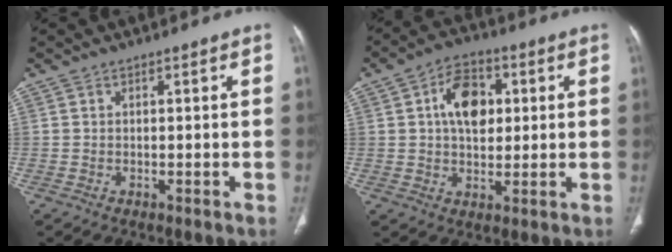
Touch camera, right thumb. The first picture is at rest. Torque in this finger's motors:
{"motor_torque": [1.22, 1.16, 0.75, 0.31, 0.07]}